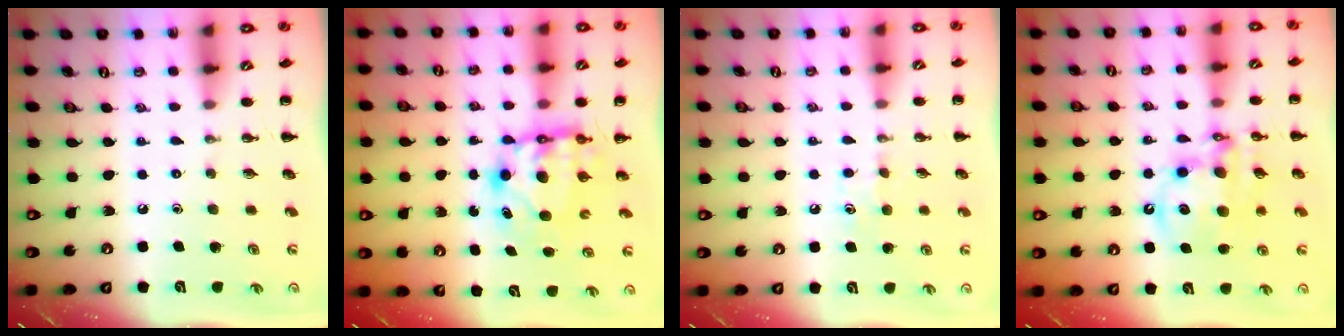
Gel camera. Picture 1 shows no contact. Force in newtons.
{"total": 7.3, "press": 7.1, "slide": 1.5}
{"total": 4.8, "press": 4.6, "slide": 1.5}
{"total": 13.4, "press": 13.1, "slide": 3.1}